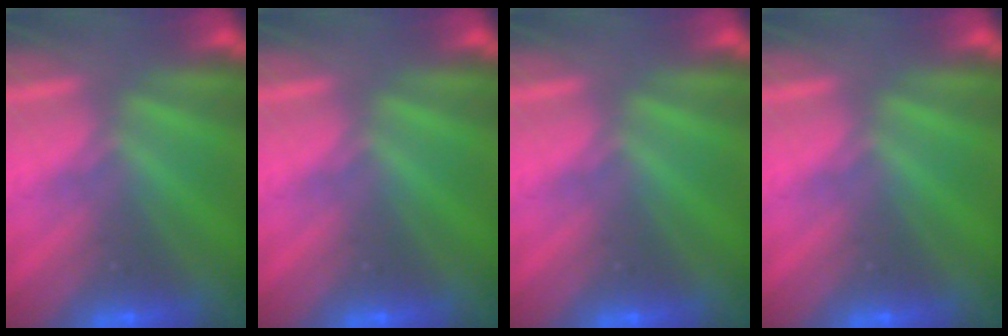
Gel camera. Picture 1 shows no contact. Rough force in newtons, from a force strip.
{"total": 0.0}
{"total": 0.0}
{"total": 0.0}